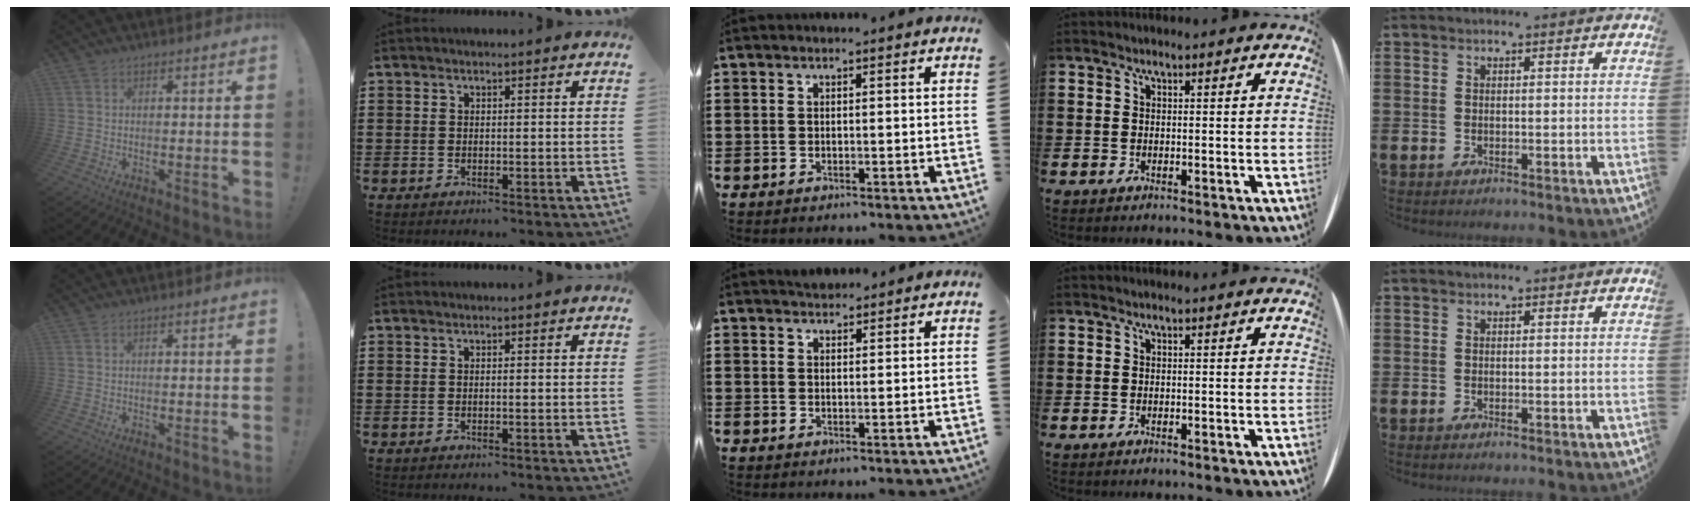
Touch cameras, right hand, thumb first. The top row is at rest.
{"middle": {"total": 1.6, "force": [1.5, 0.4, -0.2], "torque": [-0.002, 0.004, 0.030]}}